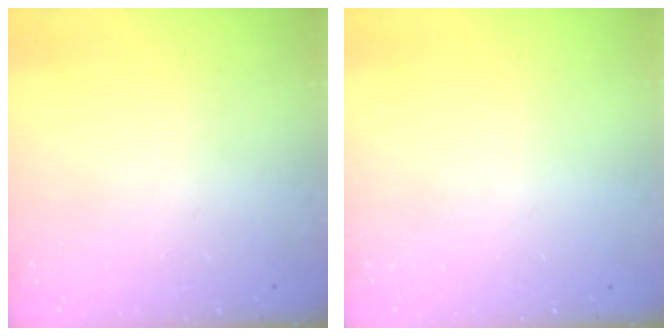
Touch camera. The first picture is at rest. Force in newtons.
{"total": 0.0}